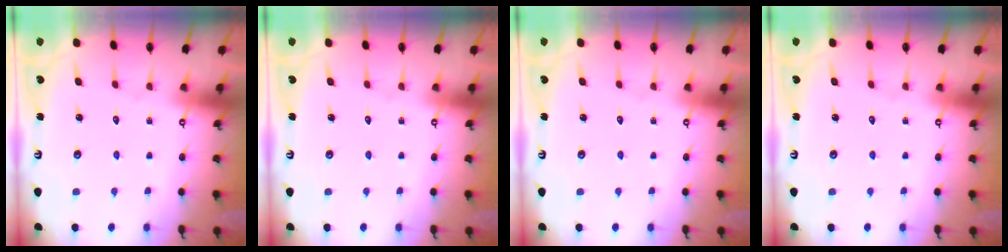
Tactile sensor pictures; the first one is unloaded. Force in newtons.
{"total": 0.0}
{"total": 0.0}
{"total": 0.0}